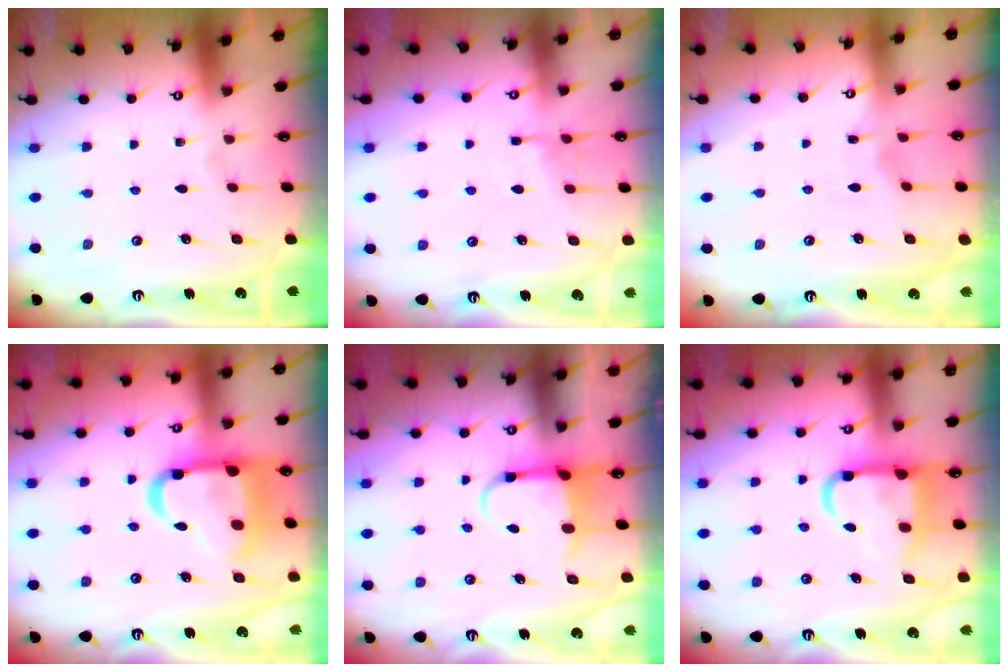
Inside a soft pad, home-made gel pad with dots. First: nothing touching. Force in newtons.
{"total": 4.4, "press": 4.3, "slide": 0.6}
{"total": 2.6, "press": 2.6, "slide": 0.3}
{"total": 18.0, "press": 17.9, "slide": 1.7}
{"total": 3.8, "press": 3.7, "slide": 1.0}
{"total": 12.0, "press": 11.9, "slide": 1.6}